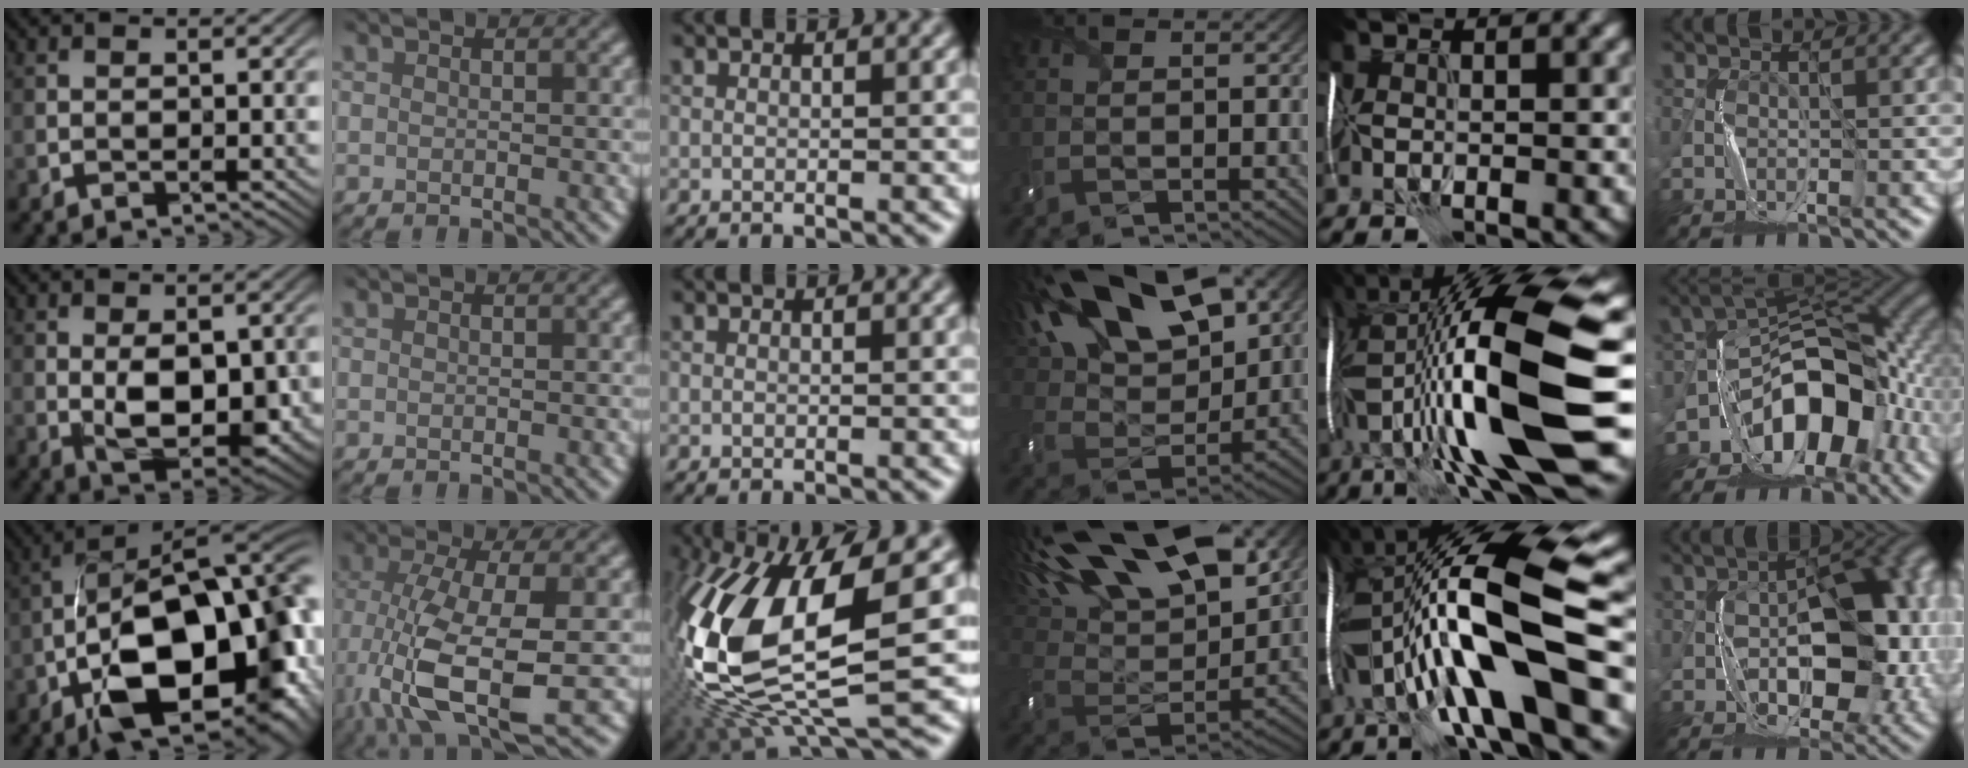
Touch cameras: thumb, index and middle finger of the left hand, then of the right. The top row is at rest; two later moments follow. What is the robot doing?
{"motion": "wrap", "object": "thread"}